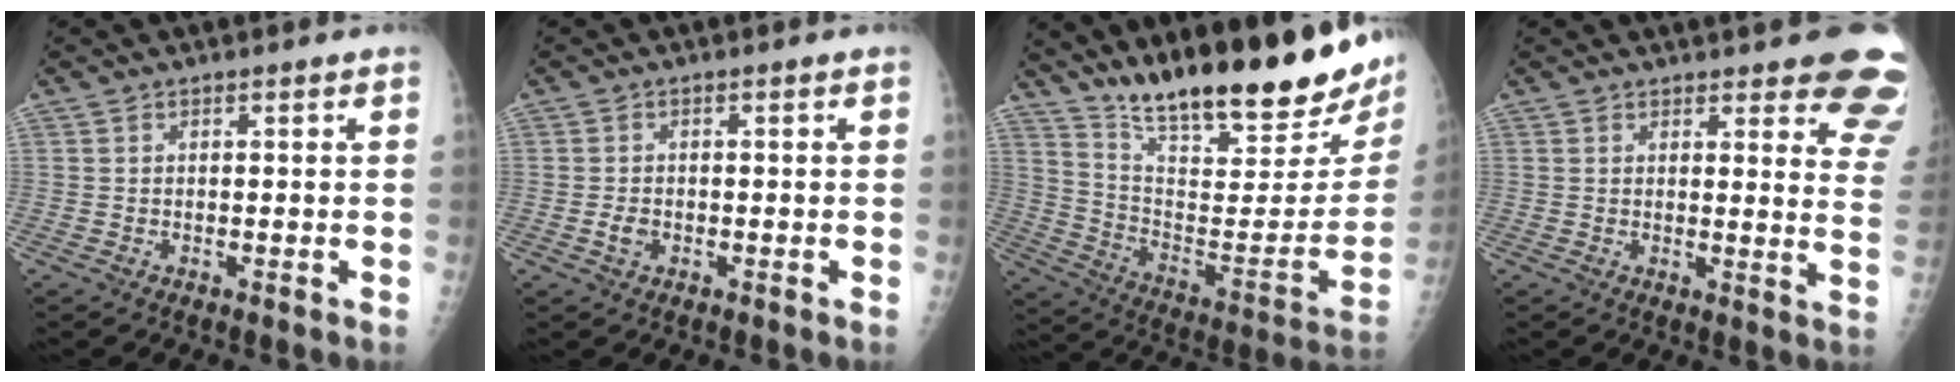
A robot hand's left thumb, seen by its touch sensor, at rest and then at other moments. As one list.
[{"total": 1.9, "force": [-0.6, 1.3, 1.2], "torque": [-0.022, 0.003, -0.012]}, {"total": 29.6, "force": [21.9, 6.6, 18.9], "torque": [-0.266, -0.099, 0.333]}, {"total": 13.0, "force": [10.2, 3.6, 7.3], "torque": [-0.041, -0.057, 0.093]}]